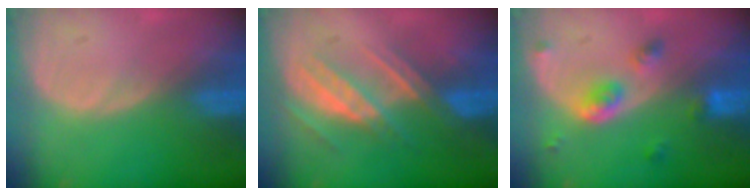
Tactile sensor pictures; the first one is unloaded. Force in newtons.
{"total": 7.2, "press": 6.6, "slide": 2.9}
{"total": 4.8, "press": 4.4, "slide": 1.8}